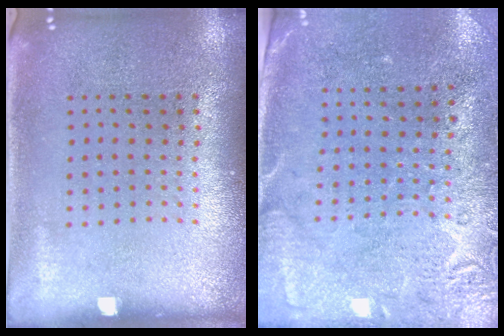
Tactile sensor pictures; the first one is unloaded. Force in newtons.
{"total": 2.7, "press": 2.3, "slide": 1.5}